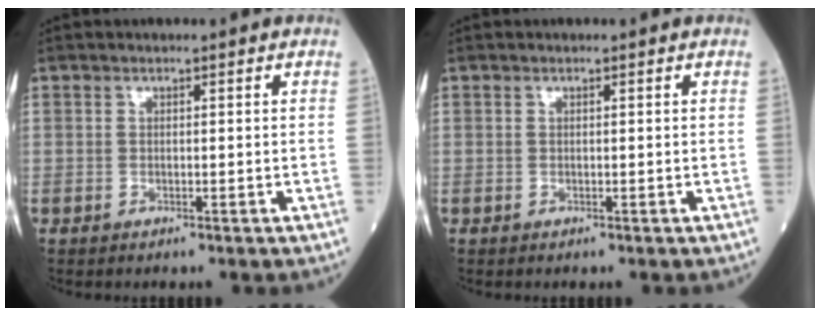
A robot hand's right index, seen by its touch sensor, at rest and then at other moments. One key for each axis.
{"total": 0.0}